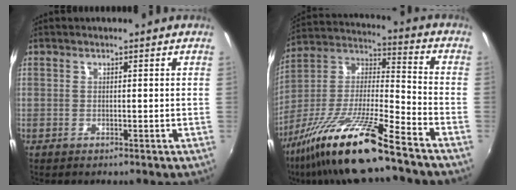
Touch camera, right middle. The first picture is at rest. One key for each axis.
{"total": 18.7, "fx": -13.3, "fy": 1.1, "fz": 13.1, "tx": -0.248, "ty": -0.017, "tz": -0.252}